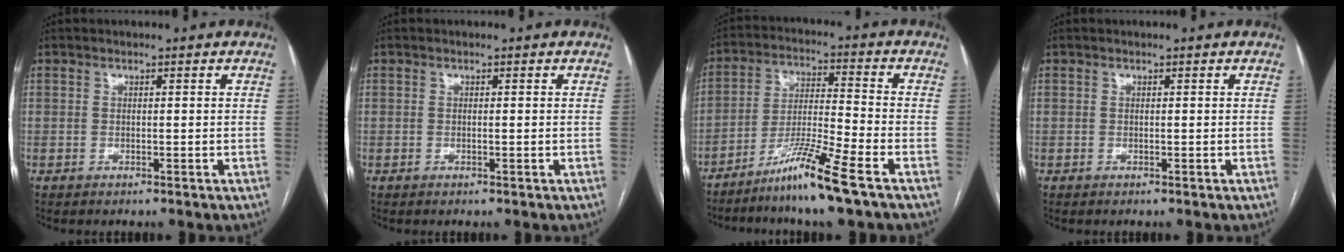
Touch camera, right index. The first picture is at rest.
{"total": 0.0}
{"total": 10.3, "force": [-7.1, -1.1, 7.4], "torque": [-0.142, -0.027, -0.132]}
{"total": 0.0}